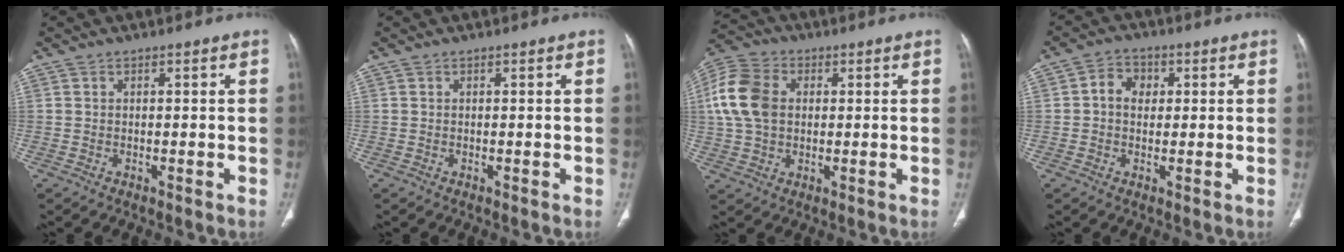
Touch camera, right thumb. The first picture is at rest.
{"total": 0.0}
{"total": 11.6, "force": [1.6, 8.4, 7.8], "torque": [-0.157, 0.017, 0.027]}
{"total": 4.6, "force": [0.6, 3.7, 2.6], "torque": [-0.025, 0.012, 0.004]}